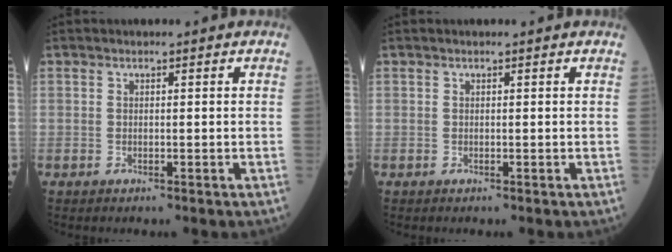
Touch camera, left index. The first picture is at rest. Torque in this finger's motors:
{"motor_torque": [0.30, -0.24, -0.03, 0.02]}